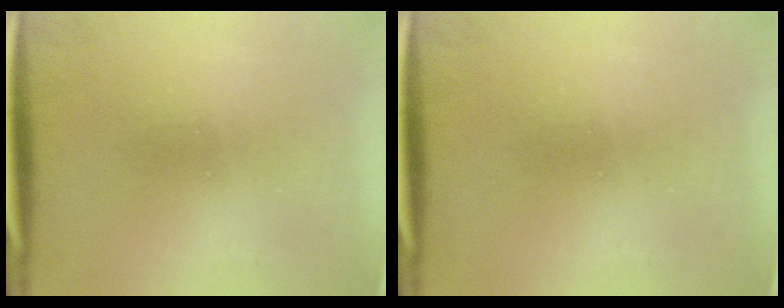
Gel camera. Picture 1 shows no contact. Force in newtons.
{"total": 0.0}